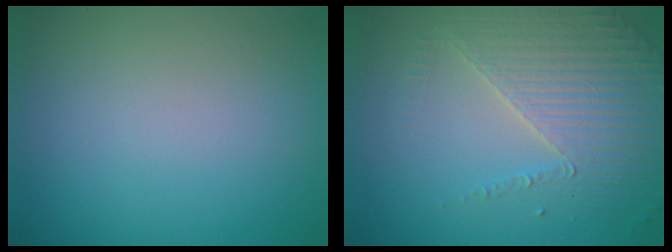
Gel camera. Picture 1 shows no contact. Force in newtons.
{"total": 3.9, "press": 3.7, "slide": 1.3}